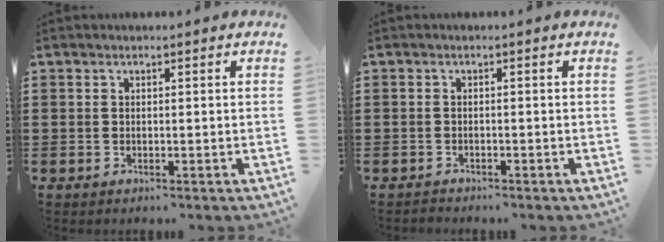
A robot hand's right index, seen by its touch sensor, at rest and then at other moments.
{"total": 0.8, "force": [-0.8, 0.1, -0.1], "torque": [0.000, 0.001, -0.017]}